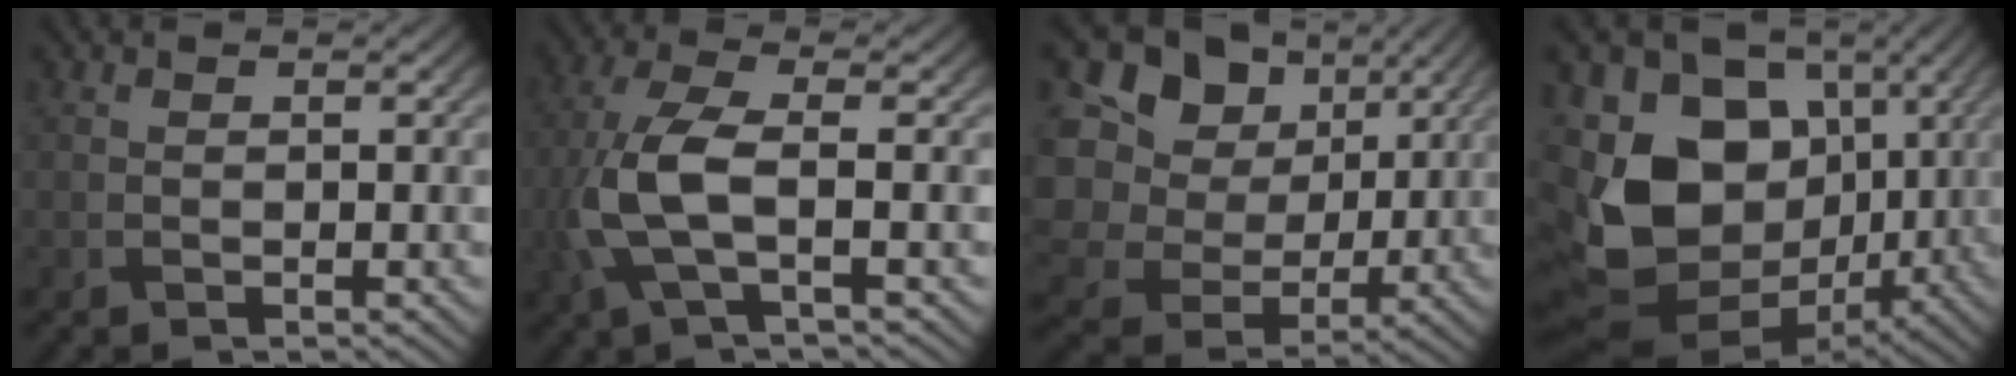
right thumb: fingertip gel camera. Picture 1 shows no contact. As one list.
[{"total": 7.3, "force": [-1.3, 2.6, 6.7], "torque": [-0.173, -0.002, -0.028]}, {"total": 16.2, "force": [3.1, 13.7, 8.0], "torque": [-0.258, 0.012, 0.072]}, {"total": 15.4, "force": [-0.7, 11.7, 9.9], "torque": [-0.201, -0.021, 0.000]}]